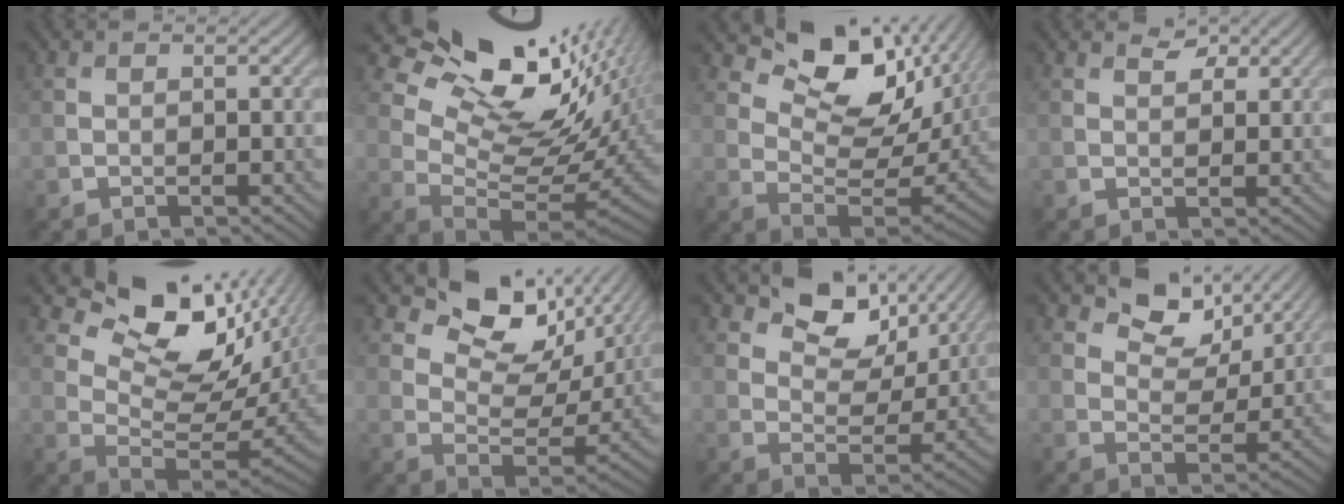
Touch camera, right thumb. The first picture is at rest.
{"total": 17.0, "force": [7.9, 8.7, 12.3], "torque": [-0.211, 0.007, 0.151]}
{"total": 13.3, "force": [6.7, 6.9, 9.2], "torque": [-0.160, -0.007, 0.119]}
{"total": 1.9, "force": [1.4, 0.9, 0.9], "torque": [-0.015, -0.003, 0.026]}
{"total": 15.0, "force": [7.1, 7.6, 10.8], "torque": [-0.185, -0.002, 0.128]}
{"total": 11.4, "force": [7.0, 6.0, 6.7], "torque": [-0.125, -0.002, 0.121]}
{"total": 9.1, "force": [5.8, 4.9, 5.0], "torque": [-0.089, -0.013, 0.097]}
{"total": 7.4, "force": [5.1, 3.9, 3.8], "torque": [-0.064, -0.013, 0.083]}